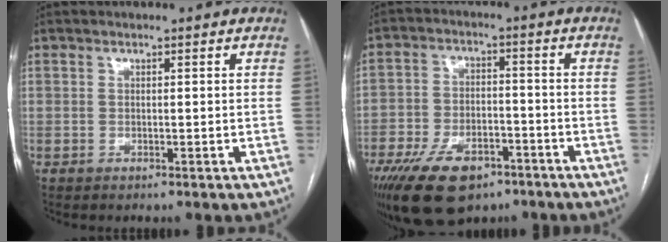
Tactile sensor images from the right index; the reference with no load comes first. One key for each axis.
{"total": 13.8, "fx": -8.8, "fy": 6.9, "fz": 8.1, "tx": -0.156, "ty": -0.004, "tz": -0.145}